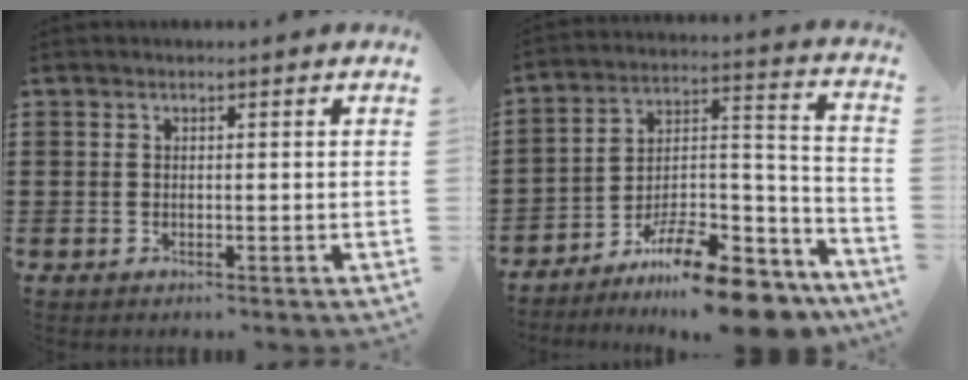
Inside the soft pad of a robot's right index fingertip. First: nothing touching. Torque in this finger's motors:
{"motor_torque": [0.02, 0.16, 1.05, 0.21]}